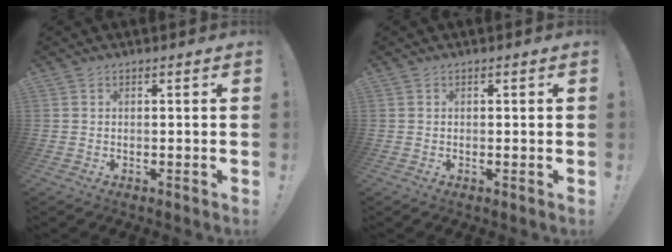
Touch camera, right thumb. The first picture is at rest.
{"total": 0.6, "force": [0.5, 0.3, 0.1], "torque": [0.002, 0.000, 0.009]}